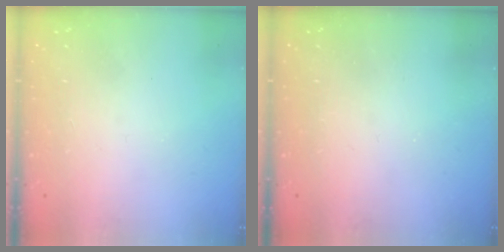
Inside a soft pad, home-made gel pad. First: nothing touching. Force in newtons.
{"total": 0.0}